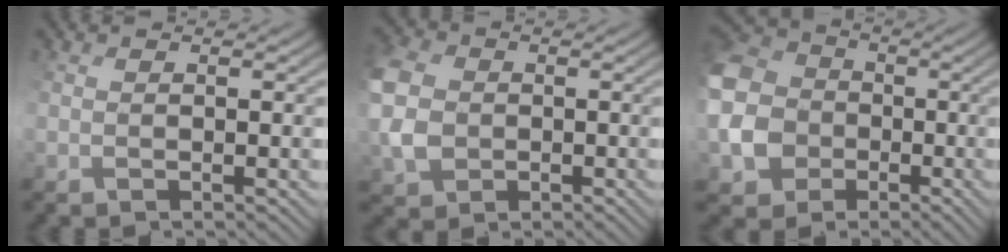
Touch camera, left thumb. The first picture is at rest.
{"total": 5.9, "force": [0.2, 5.1, 3.0], "torque": [-0.098, 0.007, -0.007]}
{"total": 11.1, "force": [-1.6, 9.9, 4.6], "torque": [-0.170, -0.018, -0.041]}